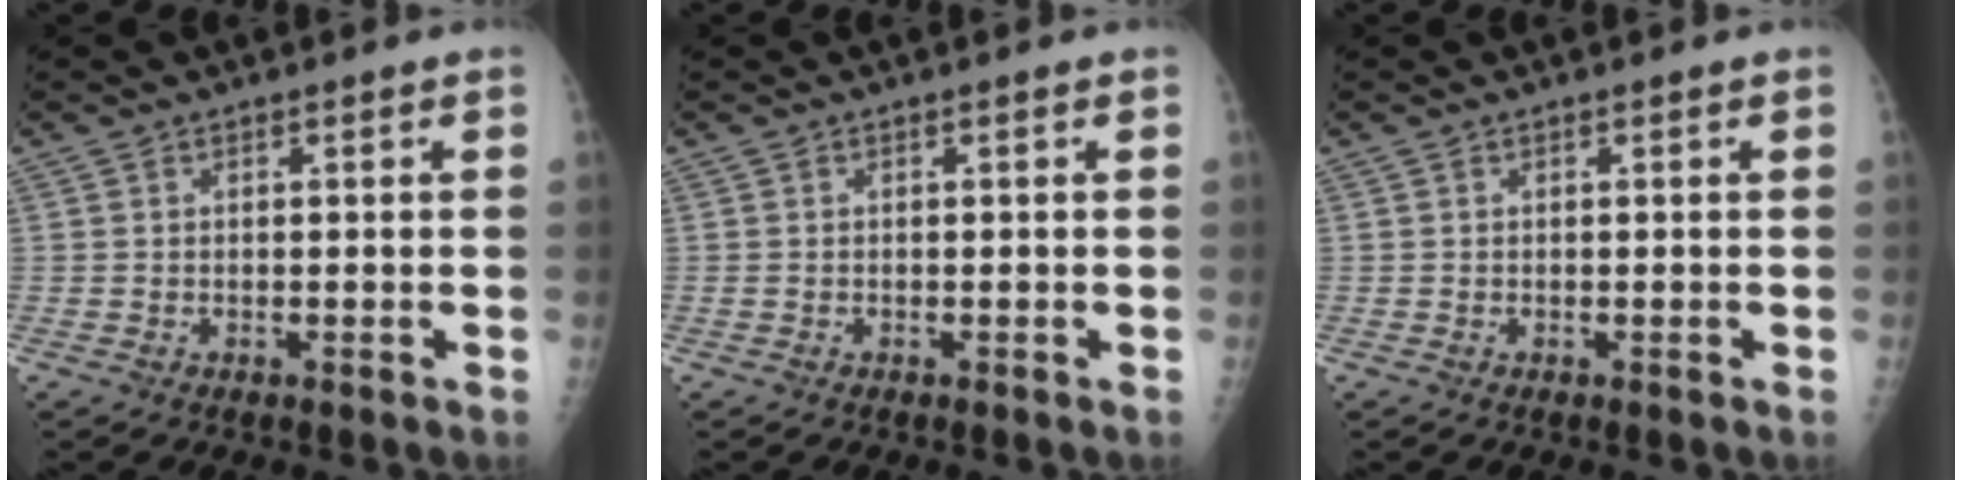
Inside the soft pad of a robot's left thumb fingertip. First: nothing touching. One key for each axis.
{"total": 0.0}
{"total": 0.0}